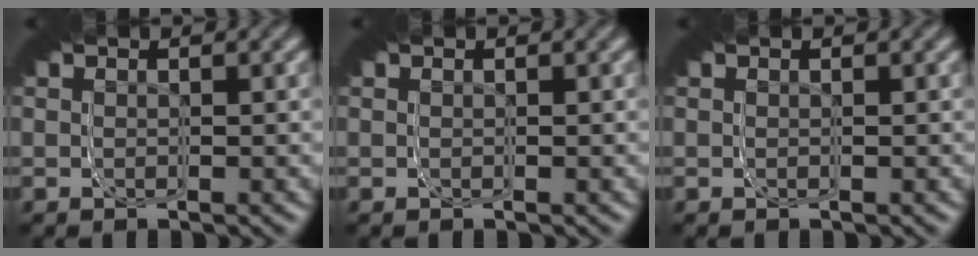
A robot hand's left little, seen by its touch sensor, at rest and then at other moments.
{"total": 0.0}
{"total": 0.0}